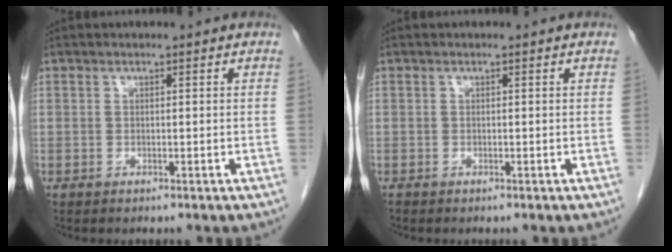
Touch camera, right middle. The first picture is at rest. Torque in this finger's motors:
{"motor_torque": [-0.27, -0.05, -0.02, -0.01]}